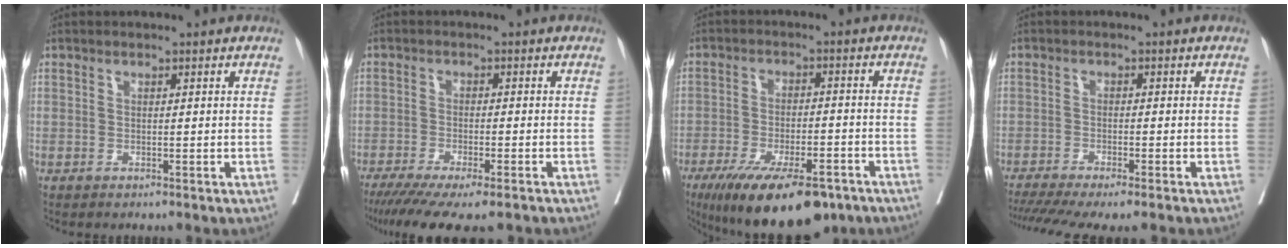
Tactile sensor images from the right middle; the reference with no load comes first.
{"total": 13.2, "force": [-10.6, 1.9, 7.6], "torque": [-0.127, -0.028, -0.162]}
{"total": 15.8, "force": [-11.1, 4.7, 10.2], "torque": [-0.159, -0.021, -0.172]}
{"total": 11.3, "force": [-9.3, 1.1, 6.4], "torque": [-0.101, -0.013, -0.143]}